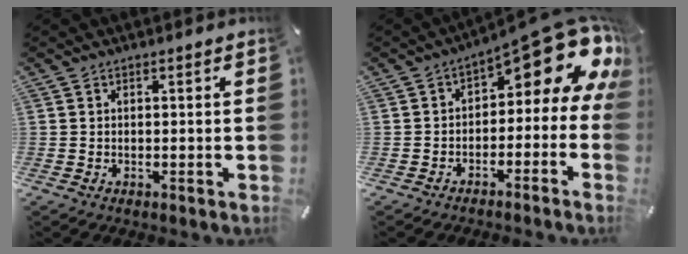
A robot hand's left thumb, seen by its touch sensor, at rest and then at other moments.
{"total": 13.4, "force": [6.7, 5.7, 10.1], "torque": [-0.130, -0.057, 0.103]}